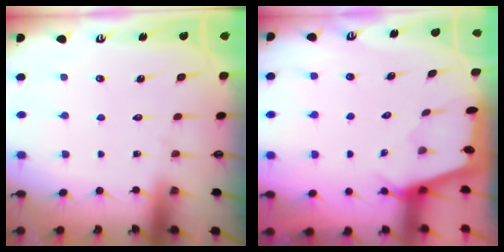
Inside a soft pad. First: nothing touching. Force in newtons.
{"total": 2.2, "press": 2.2, "slide": 0.3}